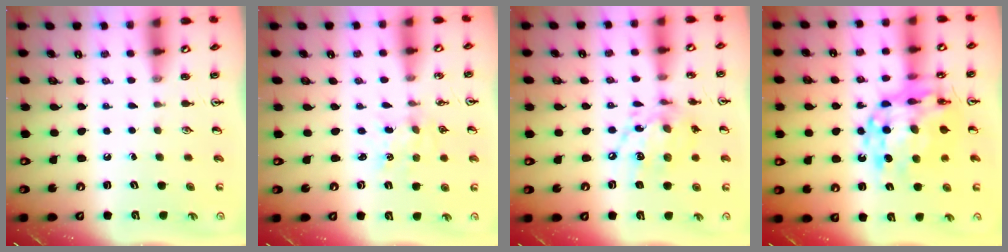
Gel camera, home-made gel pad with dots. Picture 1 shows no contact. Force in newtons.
{"total": 2.3, "press": 2.3, "slide": 0.3}
{"total": 12.3, "press": 12.2, "slide": 0.7}
{"total": 16.6, "press": 16.5, "slide": 1.8}